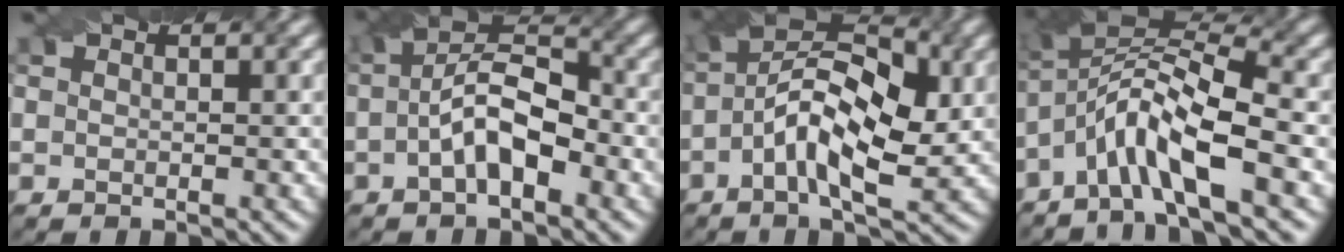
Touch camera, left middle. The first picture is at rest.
{"total": 6.1, "force": [-1.4, 2.7, 5.3], "torque": [-0.093, 0.012, -0.028]}
{"total": 9.0, "force": [-0.8, 4.1, 7.9], "torque": [-0.142, 0.020, -0.021]}
{"total": 7.6, "force": [-2.9, 2.1, 6.7], "torque": [-0.124, 0.020, -0.067]}